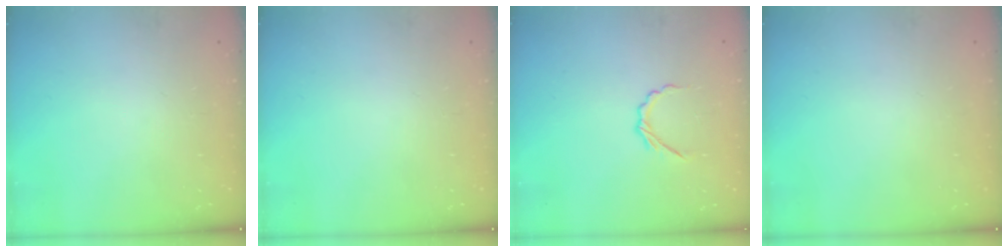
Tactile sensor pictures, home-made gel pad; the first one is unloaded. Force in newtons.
{"total": 0.0}
{"total": 3.3, "press": 3.0, "slide": 1.2}
{"total": 0.0}